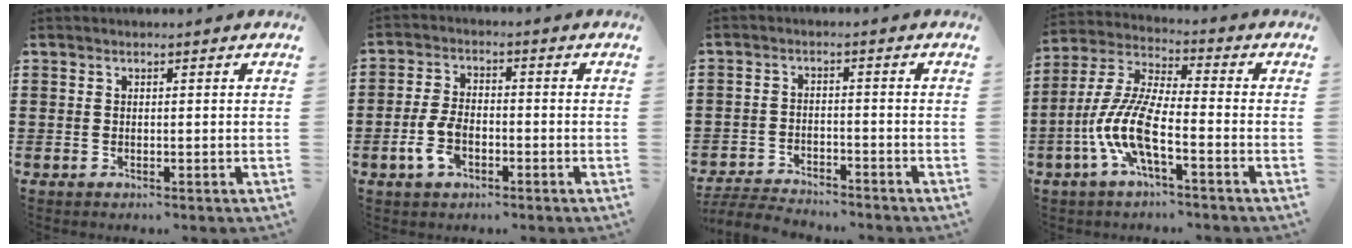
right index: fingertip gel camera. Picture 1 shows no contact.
{"total": 5.5, "force": [-2.2, 3.0, 4.1], "torque": [-0.097, 0.000, -0.045]}
{"total": 3.9, "force": [-3.9, 0.4, 0.2], "torque": [-0.014, 0.000, -0.085]}
{"total": 9.7, "force": [-4.2, 2.3, 8.4], "torque": [-0.210, -0.016, -0.087]}